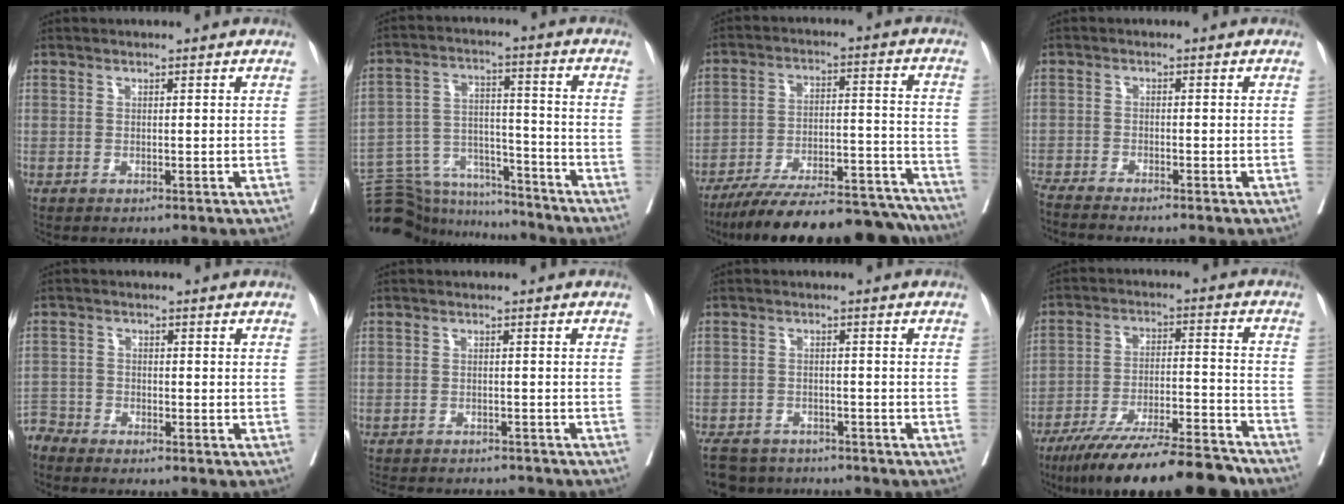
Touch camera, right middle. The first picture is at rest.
{"total": 16.4, "force": [-15.5, 4.2, 3.4], "torque": [-0.070, 0.032, -0.242]}
{"total": 24.3, "force": [-21.9, 4.3, 9.5], "torque": [-0.110, 0.010, -0.314]}
{"total": 7.6, "force": [-6.8, -0.6, 3.1], "torque": [-0.037, -0.021, -0.114]}
{"total": 3.2, "force": [-3.2, 0.4, -0.4], "torque": [0.012, -0.010, -0.063]}
{"total": 11.5, "force": [-10.6, 2.9, 3.4], "torque": [-0.067, 0.000, -0.133]}
{"total": 8.9, "force": [-7.9, 3.5, 2.4], "torque": [-0.045, -0.006, -0.117]}
{"total": 19.2, "force": [-16.1, 2.0, 10.3], "torque": [-0.147, -0.010, -0.260]}